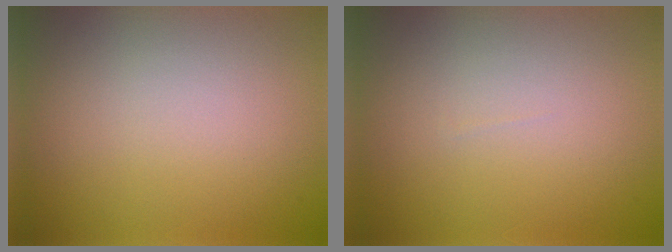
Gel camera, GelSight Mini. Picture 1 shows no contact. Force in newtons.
{"total": 0.0}